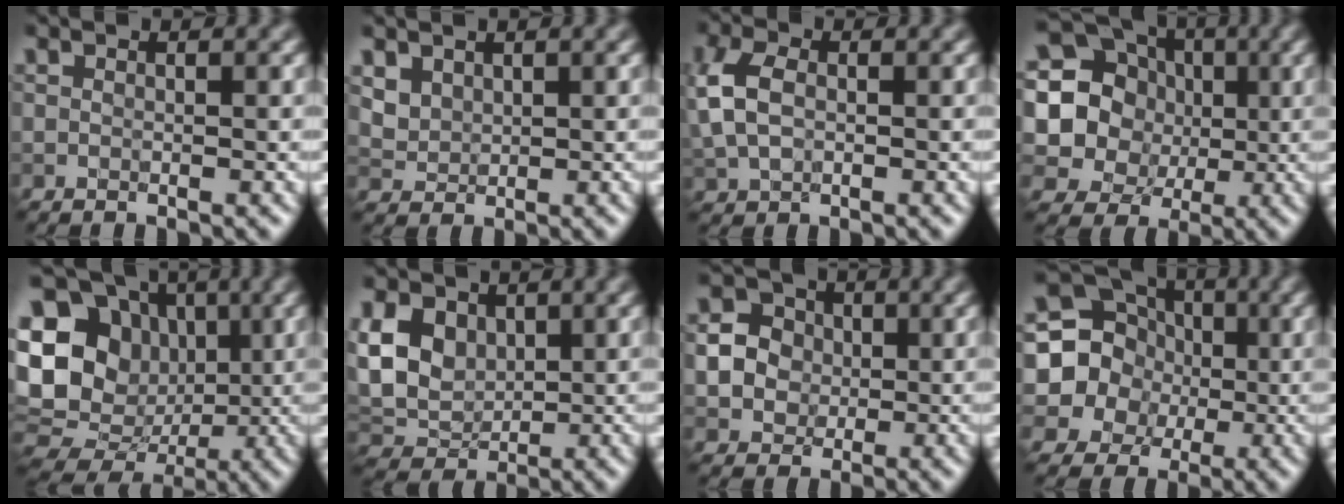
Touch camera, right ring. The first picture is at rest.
{"total": 2.7, "force": [1.5, 2.0, 1.0], "torque": [-0.032, 0.000, 0.037]}
{"total": 4.1, "force": [0.2, 3.0, 2.9], "torque": [-0.076, 0.007, -0.002]}
{"total": 16.1, "force": [3.4, 15.0, 4.8], "torque": [-0.154, 0.017, 0.049]}
{"total": 15.9, "force": [2.0, 13.6, 7.9], "torque": [-0.179, 0.013, 0.035]}
{"total": 7.0, "force": [1.7, 5.4, 4.1], "torque": [-0.104, 0.012, 0.027]}
{"total": 3.8, "force": [0.1, 3.5, 1.3], "torque": [-0.017, 0.007, -0.007]}
{"total": 11.4, "force": [0.8, 10.9, 3.2], "torque": [-0.085, 0.035, -0.002]}